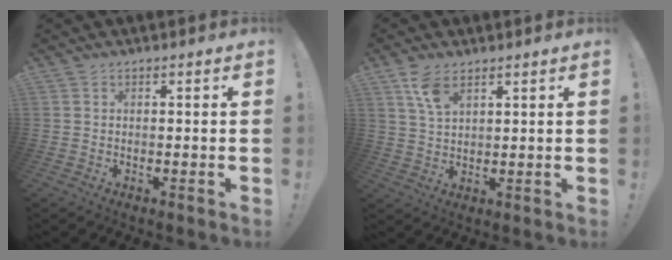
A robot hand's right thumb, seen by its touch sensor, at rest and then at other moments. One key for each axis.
{"total": 6.6, "fx": 4.2, "fy": 2.9, "fz": 4.3, "tx": -0.083, "ty": -0.014, "tz": 0.078}